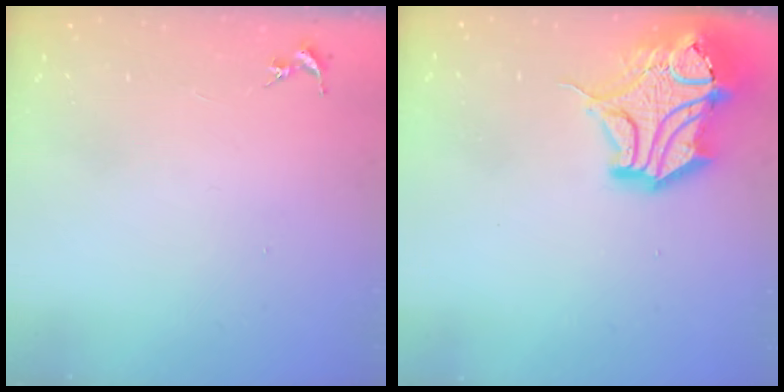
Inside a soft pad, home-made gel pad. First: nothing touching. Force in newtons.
{"total": 19.2, "press": 19.0, "slide": 3.0}